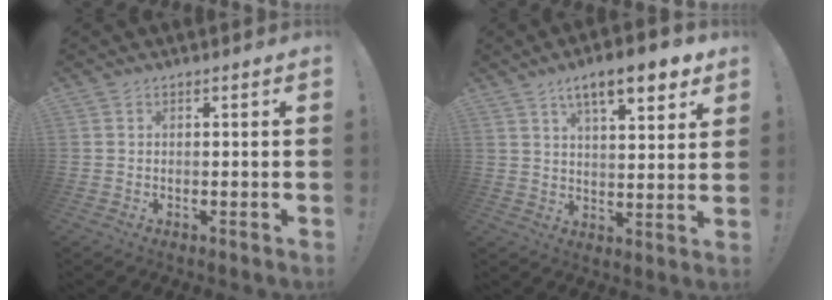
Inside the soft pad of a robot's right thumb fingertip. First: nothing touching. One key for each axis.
{"total": 11.9, "fx": 7.3, "fy": 3.2, "fz": 8.9, "tx": -0.125, "ty": -0.038, "tz": 0.116}